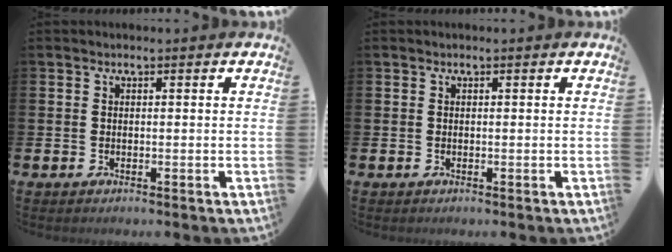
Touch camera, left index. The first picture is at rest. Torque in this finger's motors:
{"motor_torque": [-0.10, -0.04, 0.05, -0.01]}